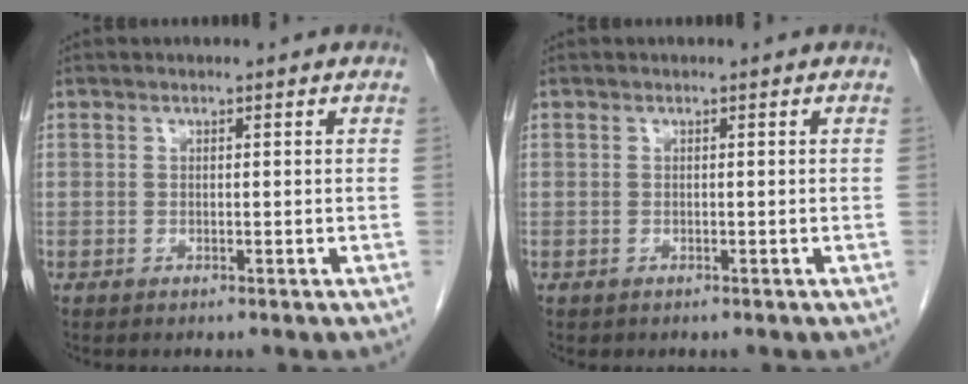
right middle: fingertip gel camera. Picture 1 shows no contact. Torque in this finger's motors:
{"motor_torque": [0.24, 0.05, -0.05, 0.00]}